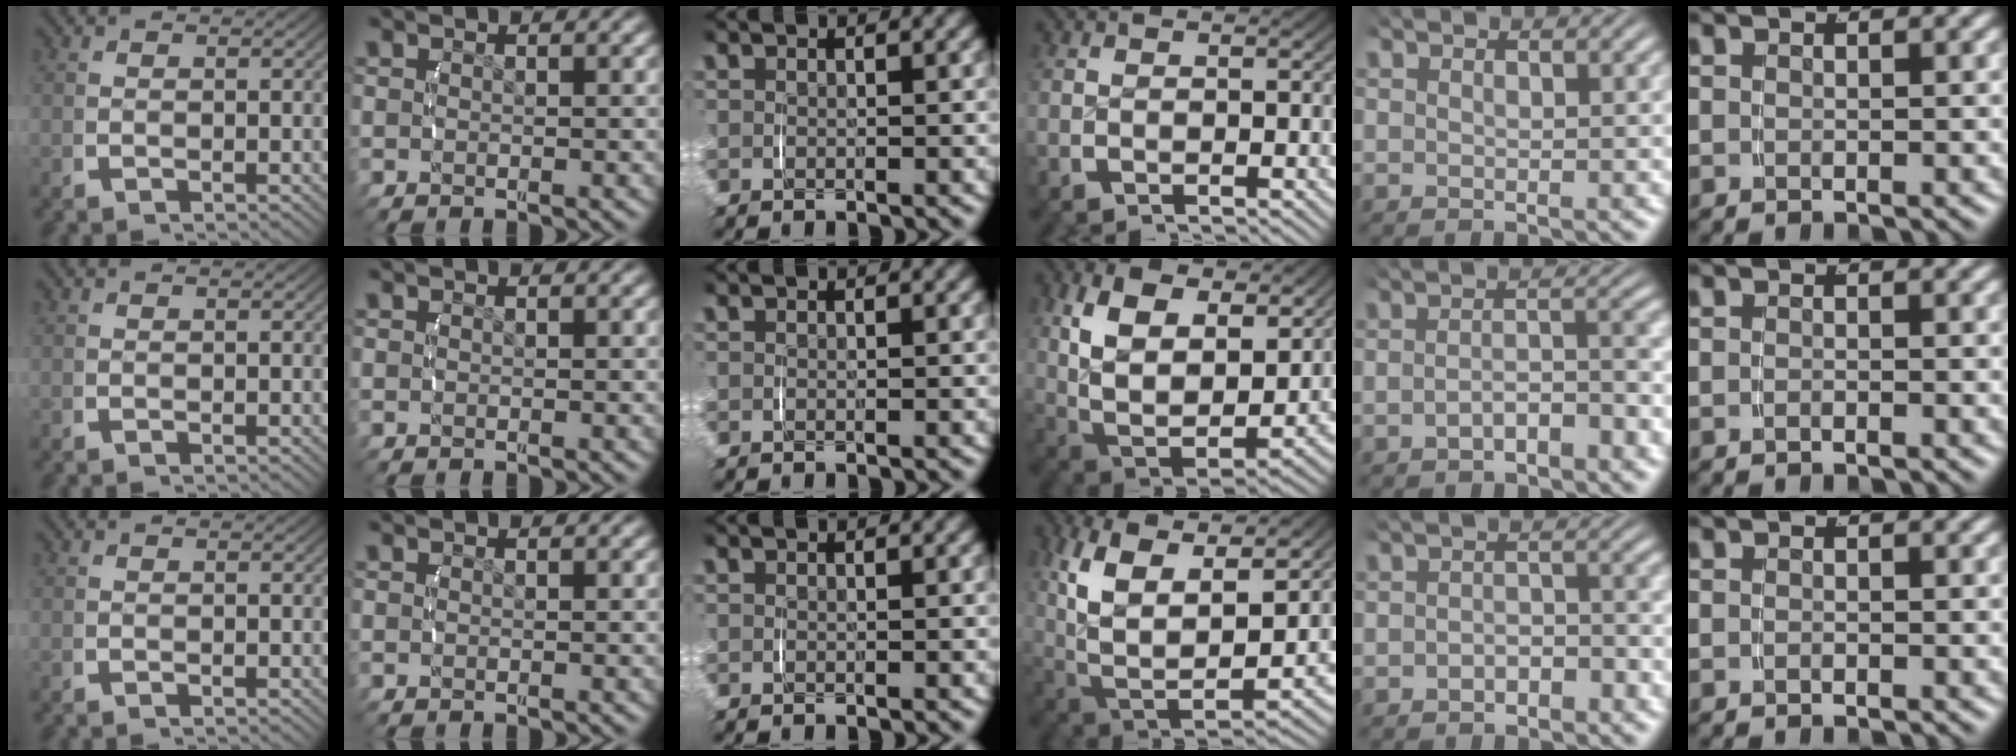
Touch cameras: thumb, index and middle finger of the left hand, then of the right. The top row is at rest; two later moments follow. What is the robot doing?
{"motion": "lift_and_place", "object": "napkin"}